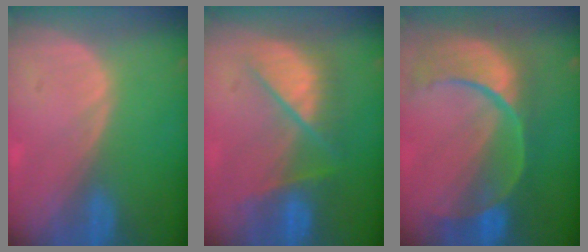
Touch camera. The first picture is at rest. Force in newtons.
{"total": 7.8, "press": 7.8, "slide": 0.3}
{"total": 12.4, "press": 9.9, "slide": 7.4}